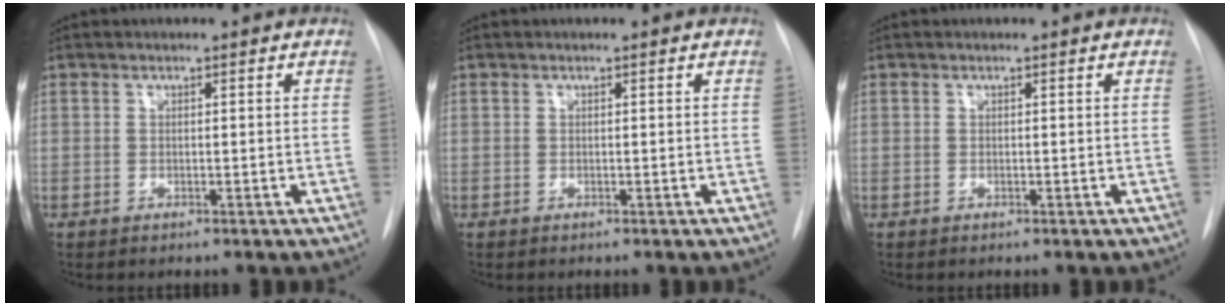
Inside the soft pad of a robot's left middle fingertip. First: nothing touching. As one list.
[{"total": 0.0}, {"total": 0.0}]